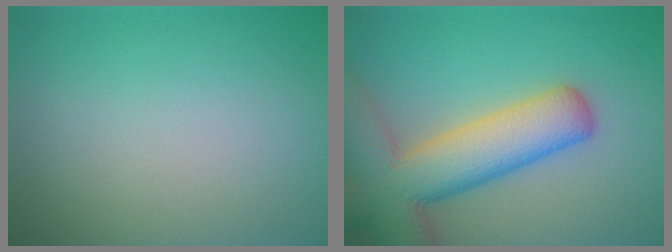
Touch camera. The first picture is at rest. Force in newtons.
{"total": 10.5, "press": 10.5, "slide": 0.7}